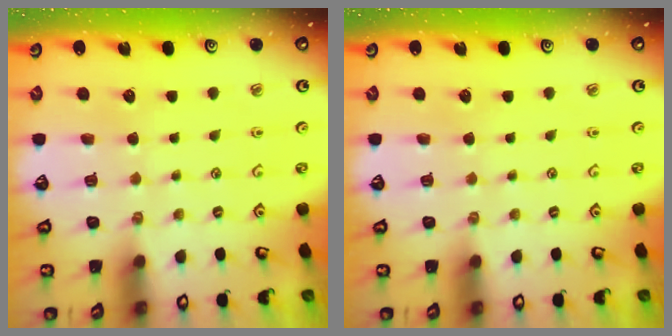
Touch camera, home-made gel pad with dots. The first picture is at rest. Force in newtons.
{"total": 0.0}